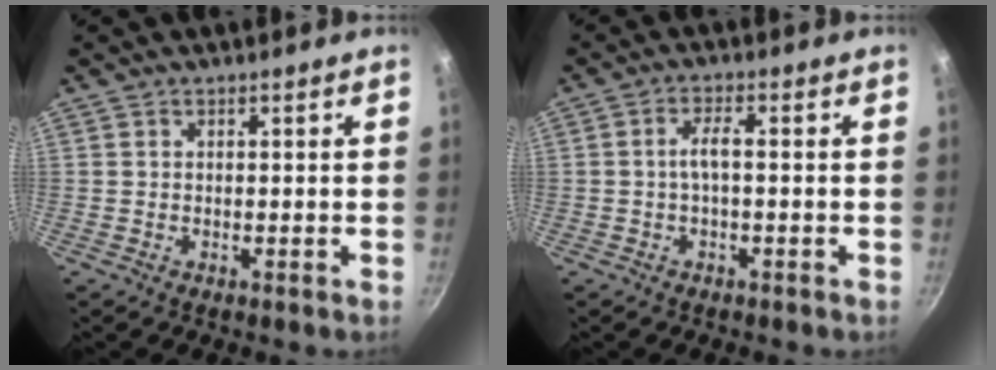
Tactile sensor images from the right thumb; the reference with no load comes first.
{"total": 3.1, "force": [-0.5, 0.9, 2.9], "torque": [-0.066, 0.016, -0.013]}